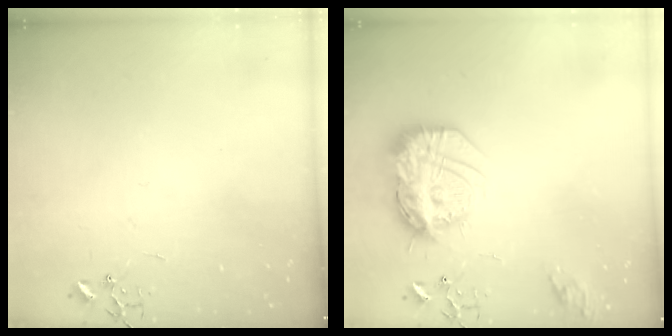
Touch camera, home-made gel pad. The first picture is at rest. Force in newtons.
{"total": 18.9, "press": 18.8, "slide": 1.8}